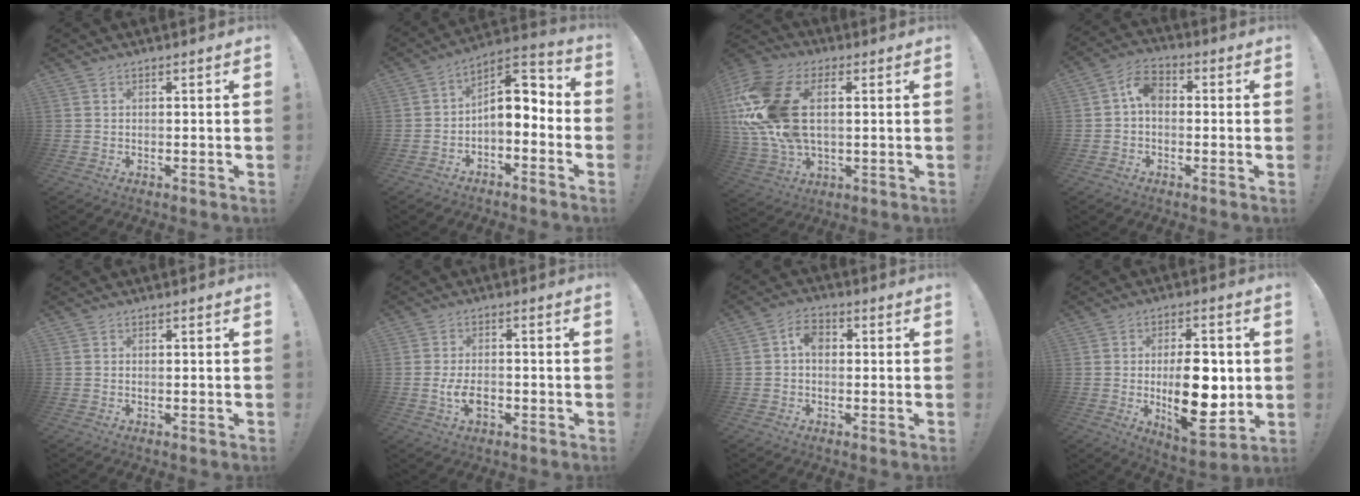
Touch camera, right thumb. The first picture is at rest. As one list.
[{"total": 8.0, "force": [0.0, 5.5, 5.8], "torque": [-0.064, -0.006, 0.007]}, {"total": 21.6, "force": [3.5, 13.7, 16.3], "torque": [-0.321, -0.005, 0.067]}, {"total": 6.4, "force": [0.1, 4.5, 4.5], "torque": [-0.080, 0.018, 0.005]}, {"total": 0.0}, {"total": 5.2, "force": [-1.9, 2.7, 4.0], "torque": [-0.065, 0.004, -0.034]}, {"total": 5.0, "force": [0.3, 3.5, 3.6], "torque": [-0.055, 0.008, 0.004]}, {"total": 18.2, "force": [-1.0, 8.9, 15.9], "torque": [-0.243, -0.012, -0.011]}]